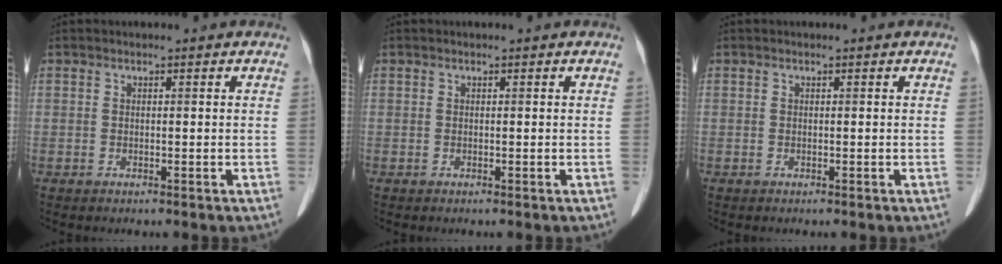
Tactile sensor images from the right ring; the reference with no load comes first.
{"total": 0.0}
{"total": 0.0}